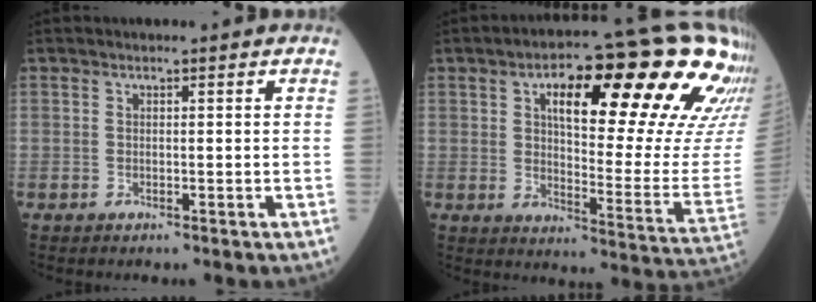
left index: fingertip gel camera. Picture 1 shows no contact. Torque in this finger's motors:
{"motor_torque": [1.43, -0.71, 1.06, 0.20]}